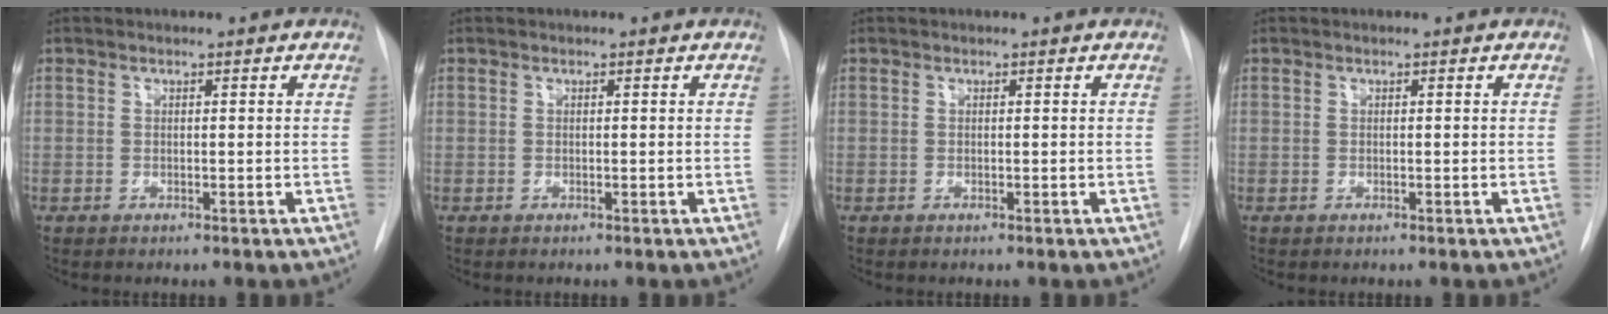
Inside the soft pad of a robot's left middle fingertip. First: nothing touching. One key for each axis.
{"total": 0.0}
{"total": 0.0}
{"total": 0.0}